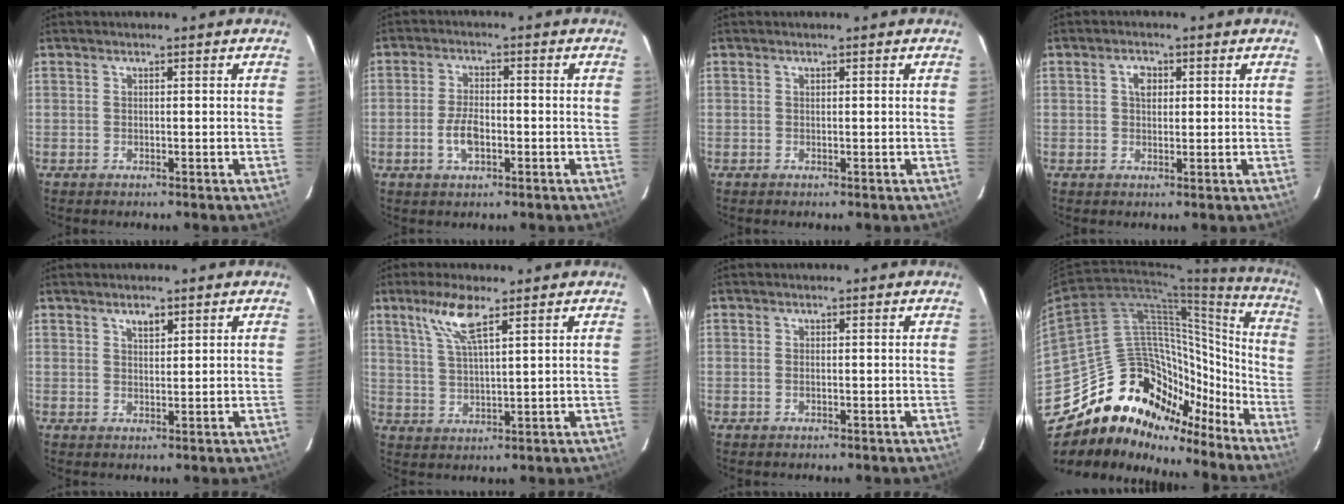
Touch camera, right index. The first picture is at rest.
{"total": 5.1, "force": [-1.7, 2.5, 4.1], "torque": [-0.085, 0.000, -0.030]}
{"total": 0.0}
{"total": 2.7, "force": [0.8, 1.9, 1.8], "torque": [-0.029, 0.008, 0.014]}
{"total": 2.2, "force": [1.4, 1.0, 1.3], "torque": [-0.019, 0.004, 0.025]}
{"total": 7.3, "force": [4.4, 1.3, 5.7], "torque": [-0.116, 0.005, 0.089]}
{"total": 0.6, "force": [-0.1, 0.3, 0.5], "torque": [-0.011, 0.000, -0.003]}
{"total": 22.3, "force": [-14.6, 14.5, 8.7], "torque": [-0.171, 0.065, -0.217]}